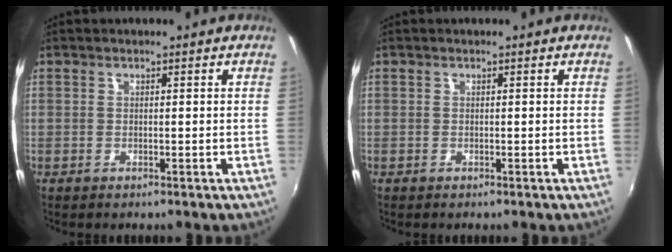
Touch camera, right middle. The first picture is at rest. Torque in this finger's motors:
{"motor_torque": [0.71, -0.82, 0.14, 0.02]}